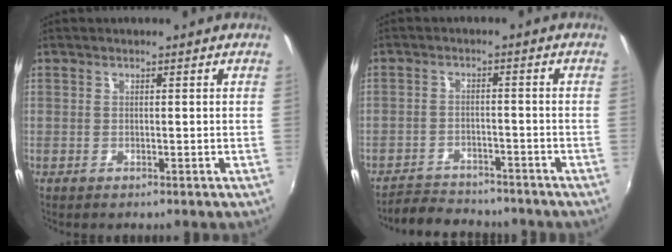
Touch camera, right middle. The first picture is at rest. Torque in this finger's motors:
{"motor_torque": [-0.12, 0.01, -0.06, 0.00]}